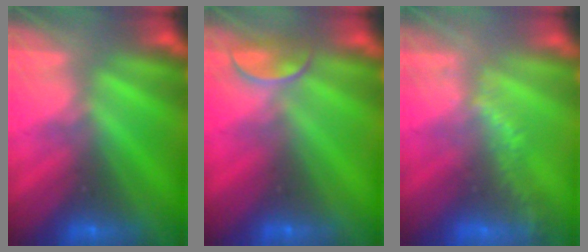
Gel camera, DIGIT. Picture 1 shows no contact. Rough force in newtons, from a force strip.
{"total": 2.4}
{"total": 2.9}